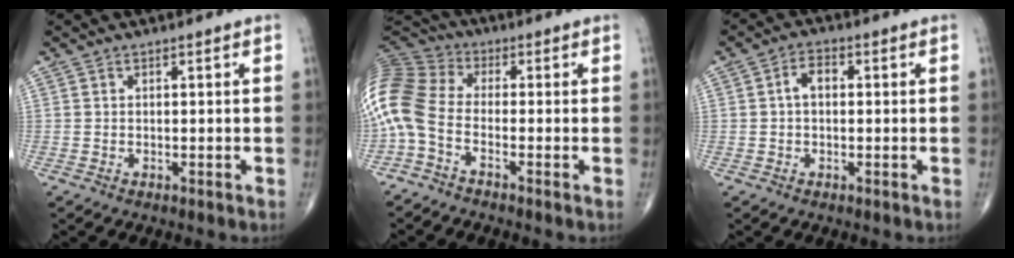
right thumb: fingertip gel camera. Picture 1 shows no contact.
{"total": 12.5, "force": [-3.6, 7.4, 9.4], "torque": [-0.213, 0.044, -0.088]}
{"total": 3.7, "force": [0.2, 2.3, 2.8], "torque": [-0.045, 0.016, 0.000]}